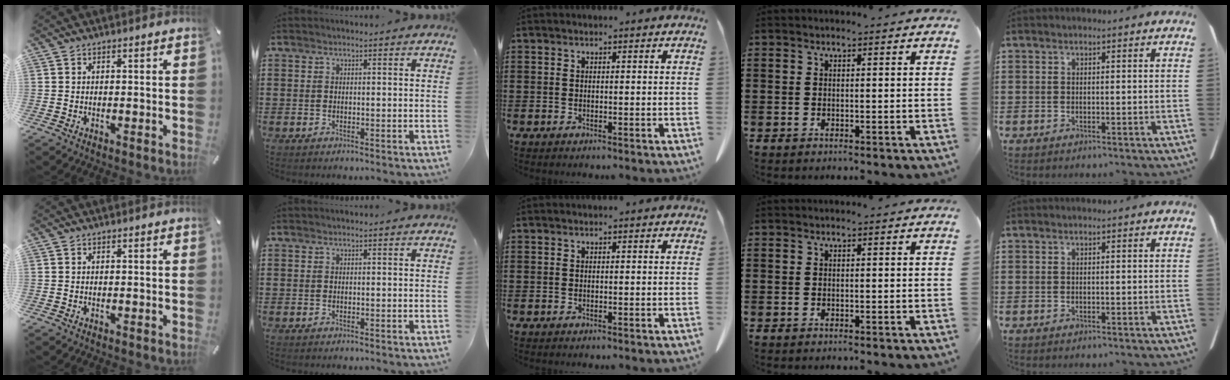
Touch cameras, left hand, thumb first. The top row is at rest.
{}